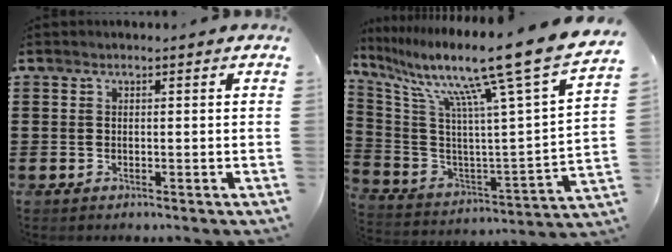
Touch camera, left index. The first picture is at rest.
{"total": 14.5, "force": [10.6, -0.4, 9.9], "torque": [-0.186, -0.084, 0.150]}